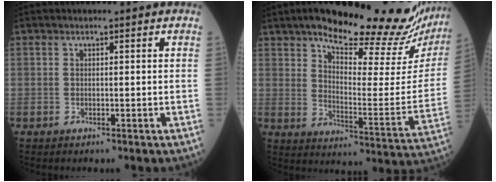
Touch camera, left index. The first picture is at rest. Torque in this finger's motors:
{"motor_torque": [1.00, -1.14, 0.64, 0.14]}